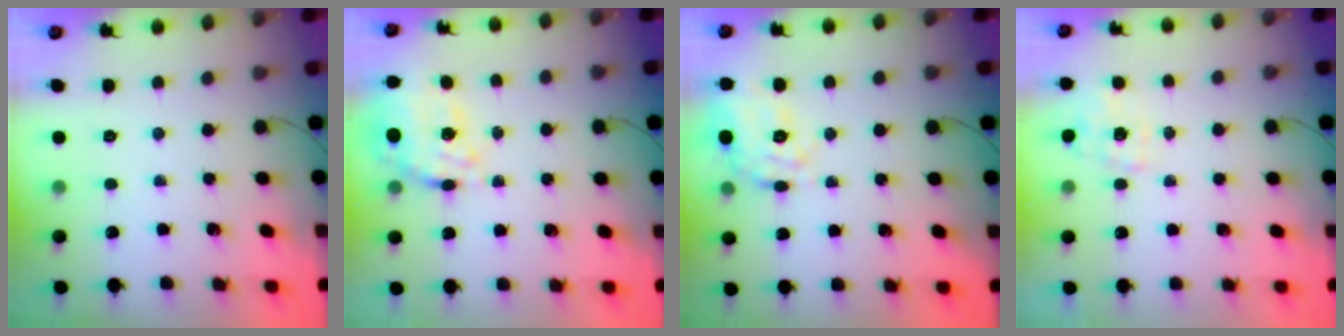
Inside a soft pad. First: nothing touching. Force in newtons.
{"total": 11.7, "press": 10.9, "slide": 4.3}
{"total": 11.3, "press": 11.2, "slide": 1.3}
{"total": 2.3, "press": 2.1, "slide": 1.0}